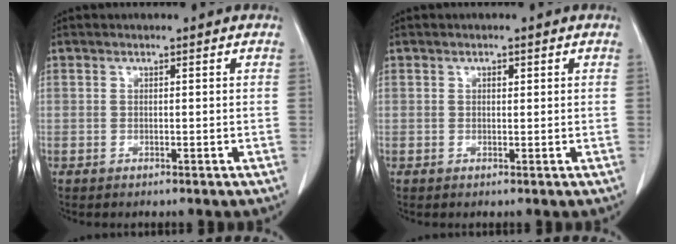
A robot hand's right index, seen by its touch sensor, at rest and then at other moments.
{"total": 0.8, "force": [0.3, 0.5, 0.5], "torque": [-0.010, 0.000, 0.005]}